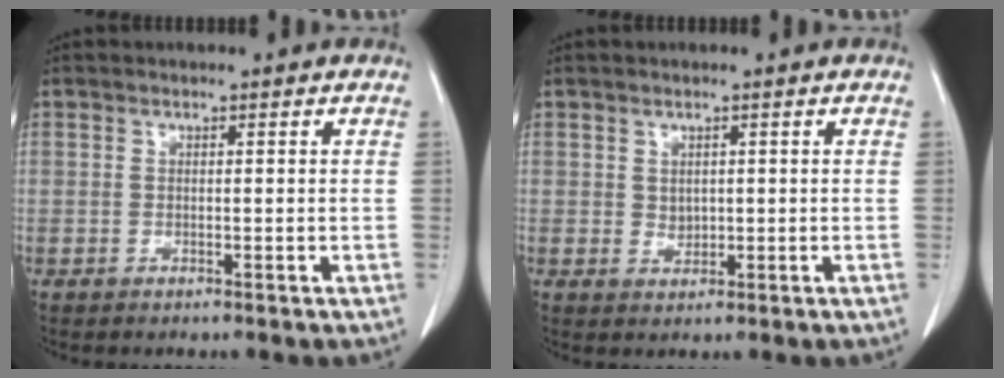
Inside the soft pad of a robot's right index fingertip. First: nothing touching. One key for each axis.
{"total": 1.2, "fx": 0.3, "fy": 1.0, "fz": 0.7, "tx": -0.011, "ty": -0.003, "tz": 0.008}